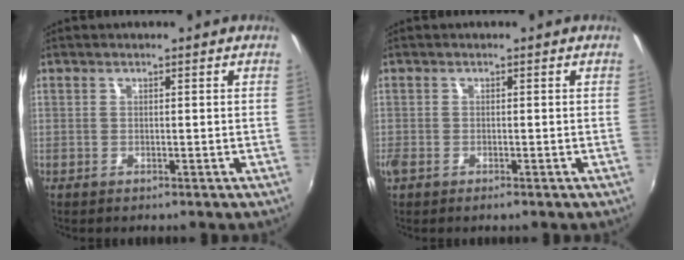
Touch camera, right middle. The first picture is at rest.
{"total": 2.4, "force": [-1.6, 1.1, 1.4], "torque": [-0.038, -0.007, -0.033]}